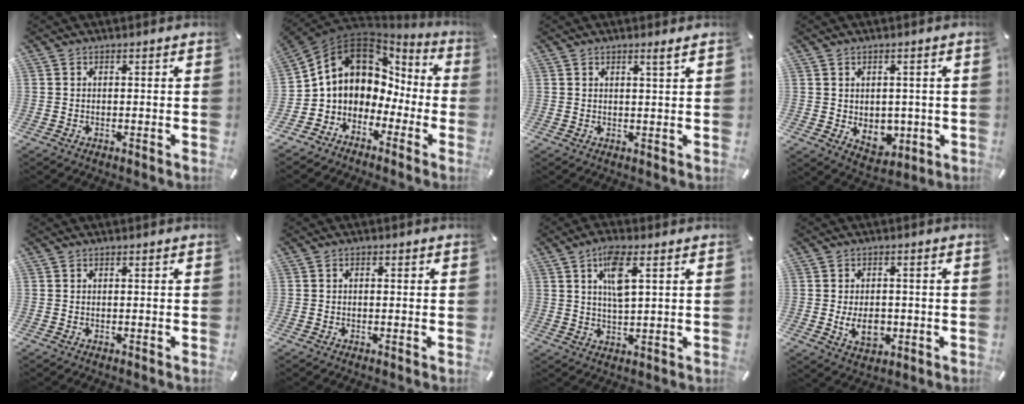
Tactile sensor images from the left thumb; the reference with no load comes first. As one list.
[{"total": 10.4, "force": [1.9, 9.2, 4.5], "torque": [-0.109, -0.014, 0.032]}, {"total": 2.0, "force": [1.4, -0.1, 1.3], "torque": [-0.027, -0.004, 0.025]}, {"total": 5.2, "force": [0.3, 4.7, 2.4], "torque": [-0.005, -0.006, 0.007]}, {"total": 0.0}, {"total": 0.8, "force": [-0.1, 0.6, 0.5], "torque": [-0.009, 0.003, -0.004]}, {"total": 7.6, "force": [3.2, 2.4, 6.4], "torque": [-0.119, -0.001, 0.051]}, {"total": 6.8, "force": [-1.0, 4.8, 4.8], "torque": [-0.084, -0.004, -0.018]}]